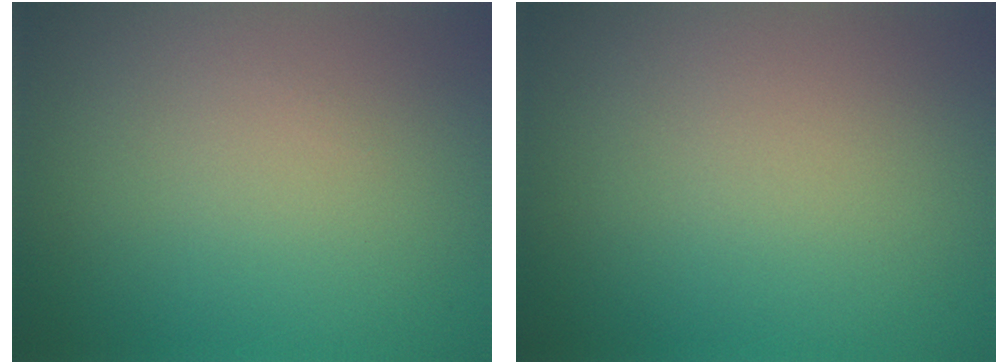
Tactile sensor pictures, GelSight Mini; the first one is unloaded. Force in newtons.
{"total": 0.0}